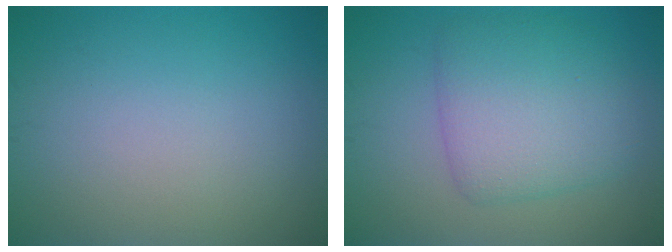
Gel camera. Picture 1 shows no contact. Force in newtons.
{"total": 5.8, "press": 5.8, "slide": 0.1}